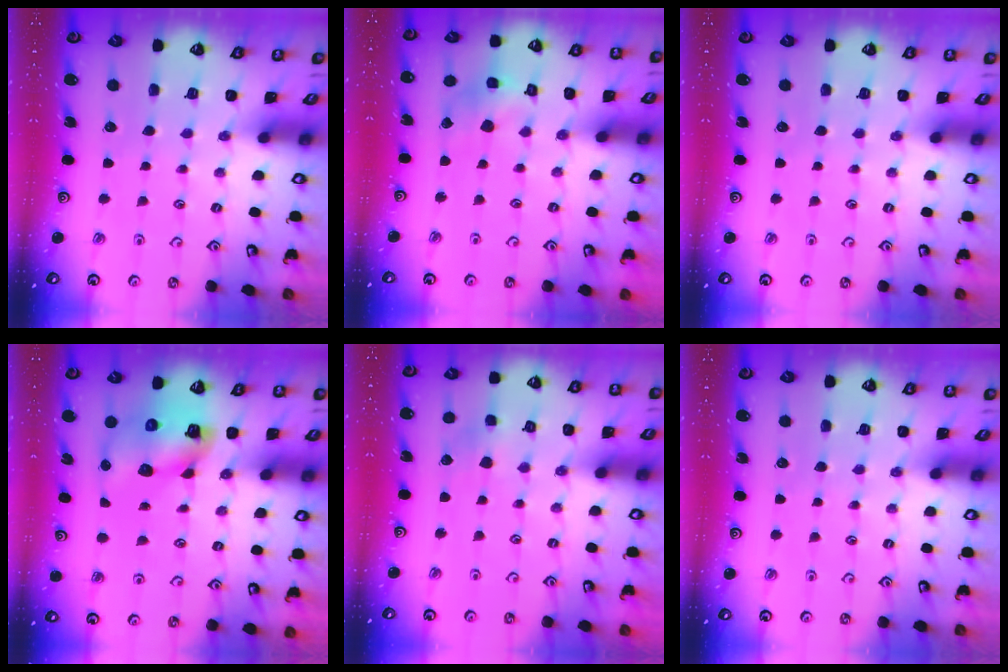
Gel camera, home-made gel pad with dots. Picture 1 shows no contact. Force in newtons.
{"total": 5.2, "press": 5.2, "slide": 0.4}
{"total": 0.0}
{"total": 10.2, "press": 10.1, "slide": 1.4}
{"total": 3.9, "press": 3.9, "slide": 0.5}
{"total": 0.0}